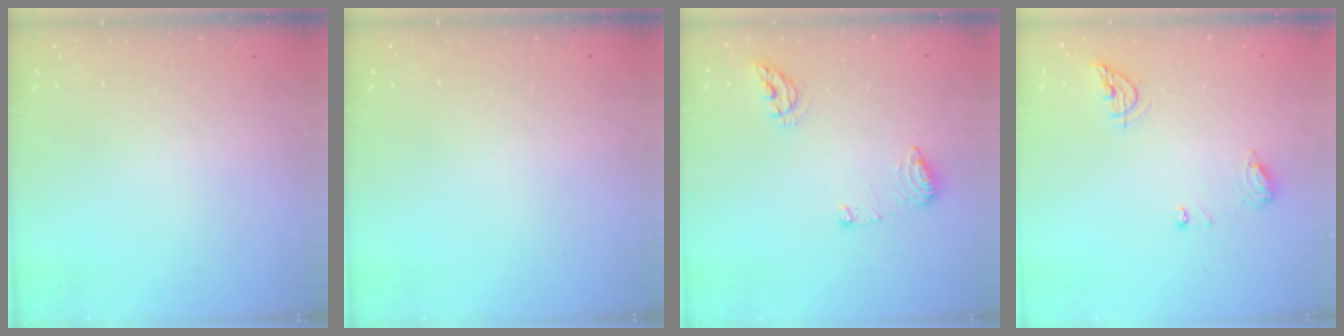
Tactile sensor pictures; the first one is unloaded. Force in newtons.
{"total": 0.0}
{"total": 8.1, "press": 8.1, "slide": 0.9}
{"total": 8.0, "press": 8.0, "slide": 0.9}